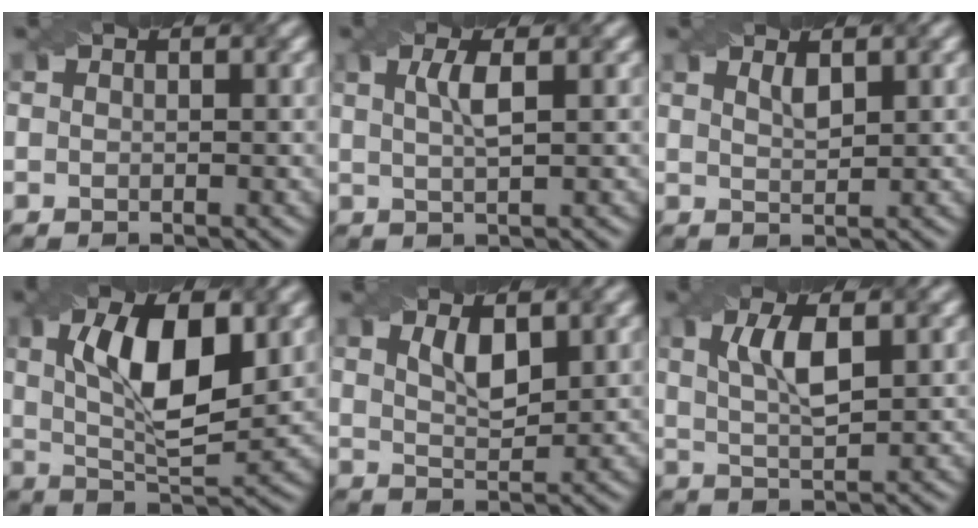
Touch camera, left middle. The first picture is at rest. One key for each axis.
{"total": 2.5, "fx": 0.8, "fy": 0.6, "fz": 2.3, "tx": -0.043, "ty": 0.003, "tz": 0.014}
{"total": 1.4, "fx": 1.0, "fy": 0.4, "fz": 1.0, "tx": -0.019, "ty": 0.001, "tz": 0.021}
{"total": 9.2, "fx": 2.2, "fy": 3.5, "fz": 8.2, "tx": -0.141, "ty": 0.005, "tz": 0.037}
{"total": 2.8, "fx": 1.5, "fy": 1.0, "fz": 2.2, "tx": -0.043, "ty": -0.003, "tz": 0.030}
{"total": 4.2, "fx": 1.4, "fy": 1.3, "fz": 3.7, "tx": -0.075, "ty": 0.002, "tz": 0.029}